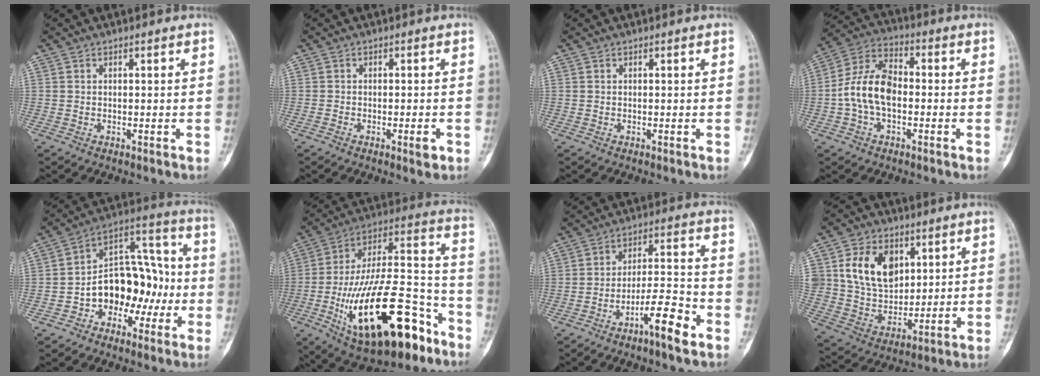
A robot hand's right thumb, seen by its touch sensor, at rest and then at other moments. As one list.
[{"total": 2.2, "force": [-1.0, 0.7, 1.8], "torque": [-0.024, 0.000, -0.017]}, {"total": 0.0}, {"total": 11.1, "force": [-1.4, 6.7, 8.7], "torque": [-0.165, 0.037, -0.037]}, {"total": 15.1, "force": [-3.8, 10.2, 10.4], "torque": [-0.120, 0.061, -0.067]}, {"total": 30.3, "force": [-13.5, 12.6, 24.0], "torque": [-0.408, 0.068, -0.205]}, {"total": 9.8, "force": [-5.7, 2.0, 7.7], "torque": [-0.131, 0.045, -0.096]}, {"total": 14.1, "force": [4.8, 10.2, 8.5], "torque": [-0.113, -0.018, 0.097]}]